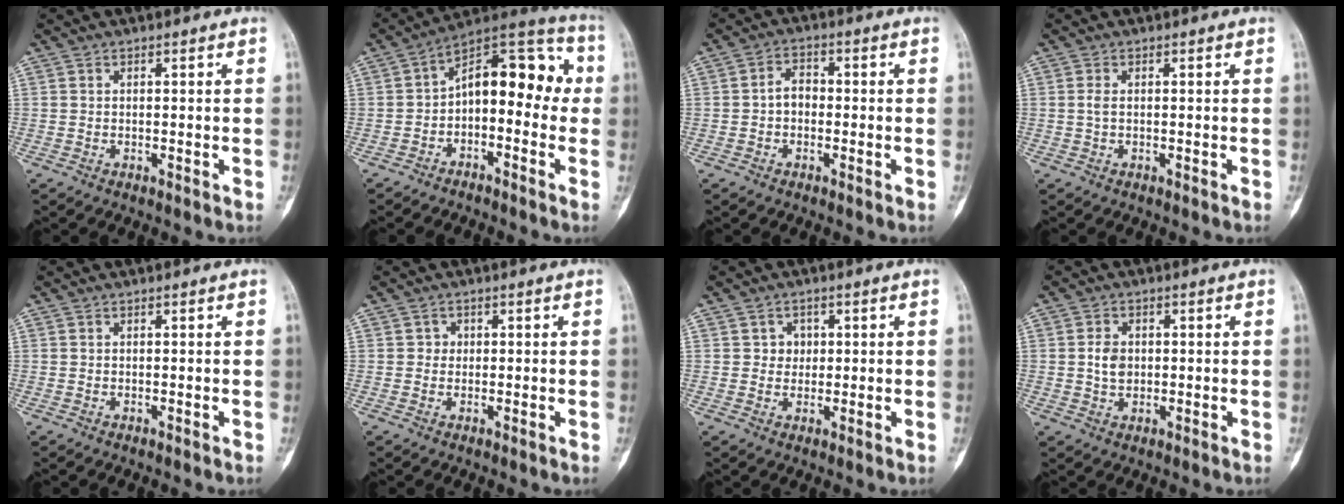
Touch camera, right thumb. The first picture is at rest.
{"total": 14.4, "force": [-0.8, 8.1, 11.8], "torque": [-0.134, 0.058, -0.029]}
{"total": 3.4, "force": [-0.6, 2.5, 2.2], "torque": [-0.024, 0.015, -0.019]}
{"total": 1.2, "force": [0.1, 0.5, 1.1], "torque": [-0.028, -0.002, 0.002]}
{"total": 0.0}
{"total": 1.4, "force": [0.2, 1.4, 0.4], "torque": [0.004, 0.004, 0.000]}
{"total": 2.8, "force": [0.6, 2.6, 1.0], "torque": [0.006, 0.002, 0.005]}
{"total": 3.6, "force": [0.2, 2.8, 2.3], "torque": [-0.029, 0.001, 0.003]}